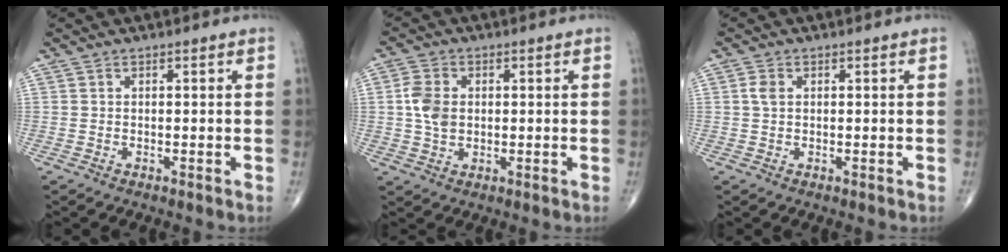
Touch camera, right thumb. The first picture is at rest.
{"total": 5.6, "force": [0.4, 4.1, 3.8], "torque": [-0.070, 0.001, 0.006]}
{"total": 1.7, "force": [0.4, 1.1, 1.3], "torque": [-0.028, 0.004, 0.007]}